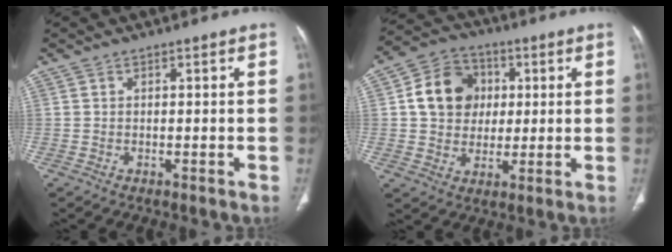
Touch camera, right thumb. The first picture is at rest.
{"total": 11.9, "force": [2.1, 10.1, 5.9], "torque": [-0.073, 0.008, 0.030]}